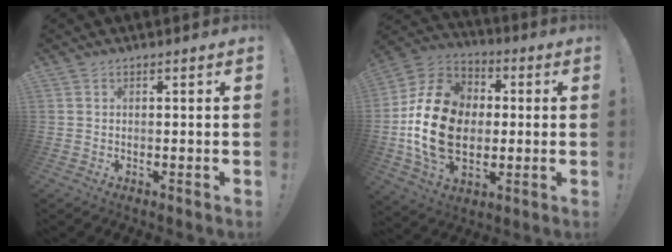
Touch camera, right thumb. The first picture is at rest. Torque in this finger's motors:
{"motor_torque": [2.00, 3.01, 1.57, -1.20, 0.74]}